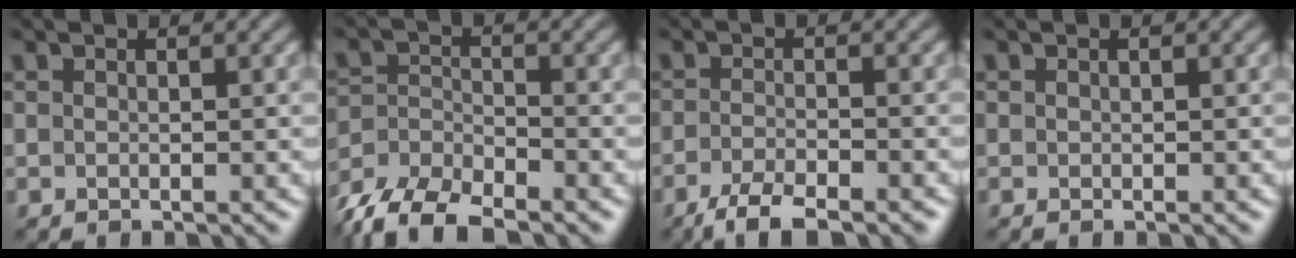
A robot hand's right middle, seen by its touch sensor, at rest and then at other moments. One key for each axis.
{"total": 7.4, "fx": -6.3, "fy": 2.3, "fz": 3.2, "tx": -0.060, "ty": -0.017, "tz": -0.124}
{"total": 4.4, "fx": -3.5, "fy": 0.8, "fz": 2.5, "tx": -0.044, "ty": -0.009, "tz": -0.066}
{"total": 0.0}